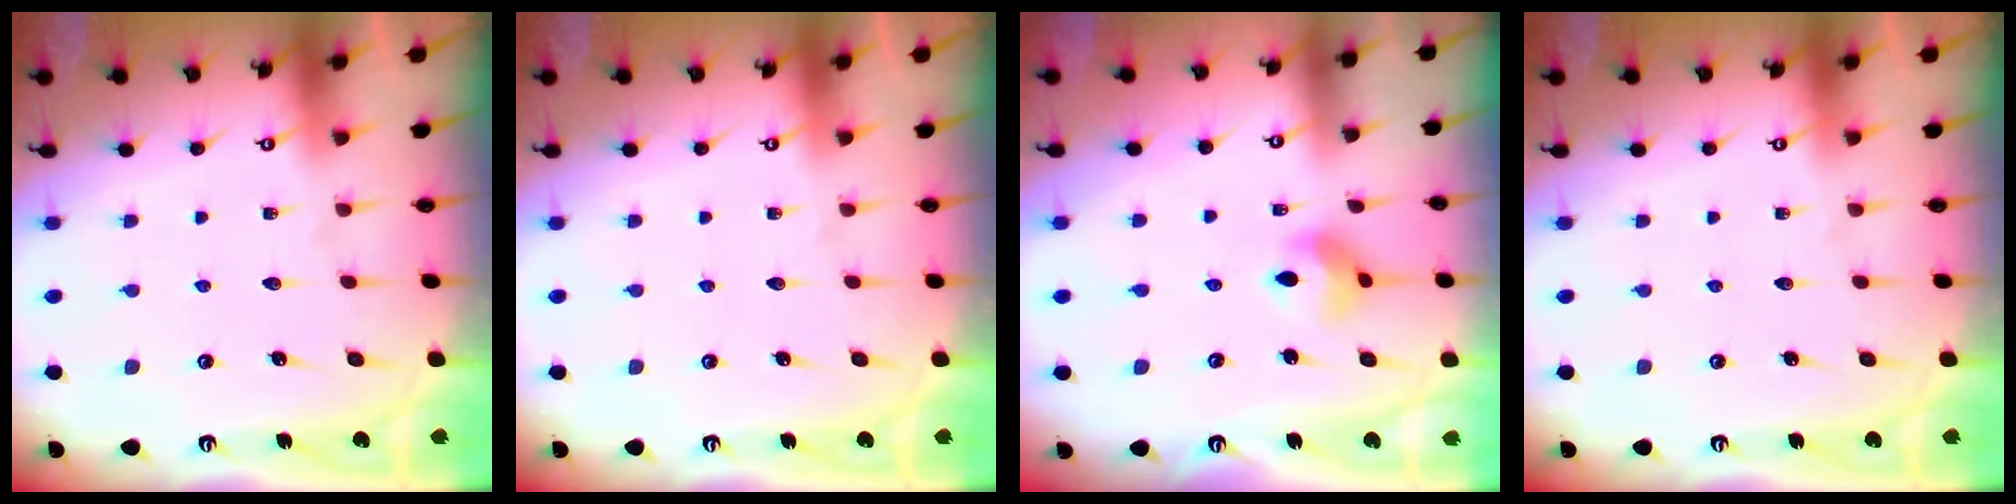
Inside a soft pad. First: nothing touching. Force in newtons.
{"total": 0.0}
{"total": 8.0, "press": 7.9, "slide": 1.1}
{"total": 0.0}